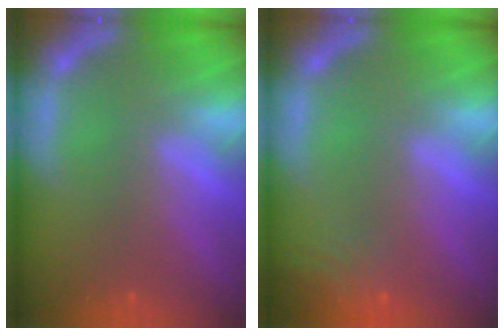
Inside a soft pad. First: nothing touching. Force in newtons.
{"total": 5.1}